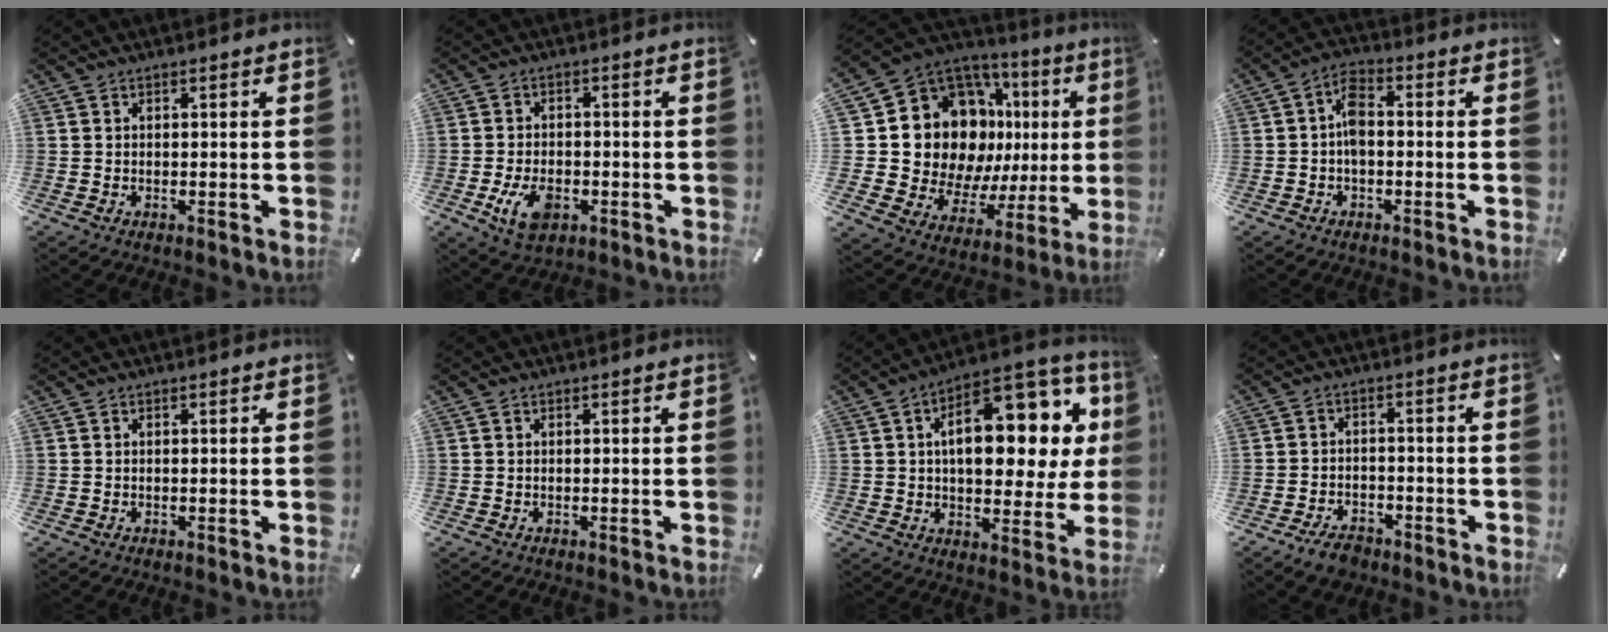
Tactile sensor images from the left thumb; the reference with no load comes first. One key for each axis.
{"total": 7.4, "fx": -2.5, "fy": 4.8, "fz": 5.1, "tx": -0.104, "ty": 0.006, "tz": -0.048}
{"total": 21.3, "fx": 6.2, "fy": 15.6, "fz": 13.2, "tx": -0.229, "ty": -0.057, "tz": 0.140}
{"total": 6.1, "fx": -0.9, "fy": 3.5, "fz": 4.9, "tx": -0.091, "ty": 0.017, "tz": -0.014}
{"total": 0.0}
{"total": 0.0}
{"total": 20.9, "fx": 6.4, "fy": 11.2, "fz": 16.5, "tx": -0.224, "ty": -0.038, "tz": 0.101}
{"total": 4.6, "fx": -3.6, "fy": 2.3, "fz": 1.7, "tx": -0.022, "ty": 0.025, "tz": -0.065}